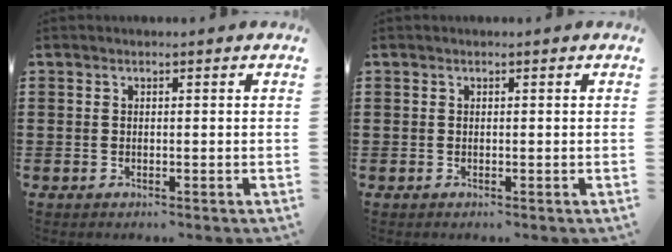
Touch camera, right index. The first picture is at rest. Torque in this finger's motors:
{"motor_torque": [-0.37, 0.54, -0.66, -0.21]}